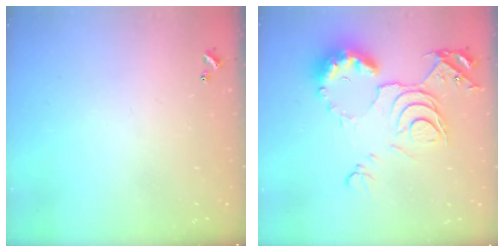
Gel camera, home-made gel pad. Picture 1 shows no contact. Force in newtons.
{"total": 13.6, "press": 13.5, "slide": 1.4}